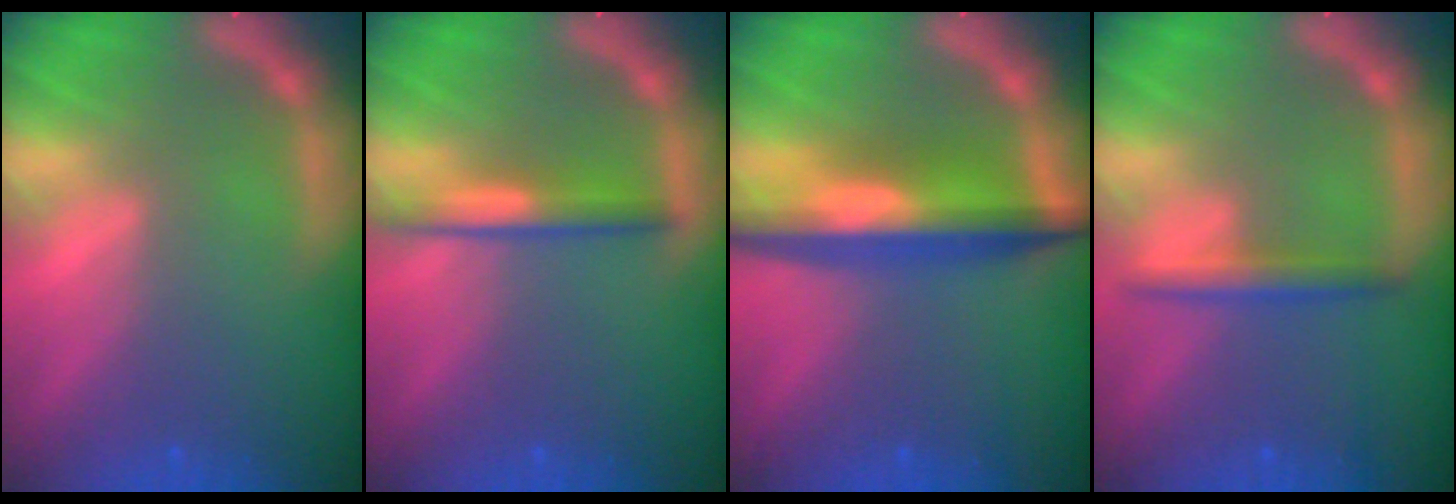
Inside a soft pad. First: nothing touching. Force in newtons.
{"total": 3.0}
{"total": 7.5}
{"total": 2.4}